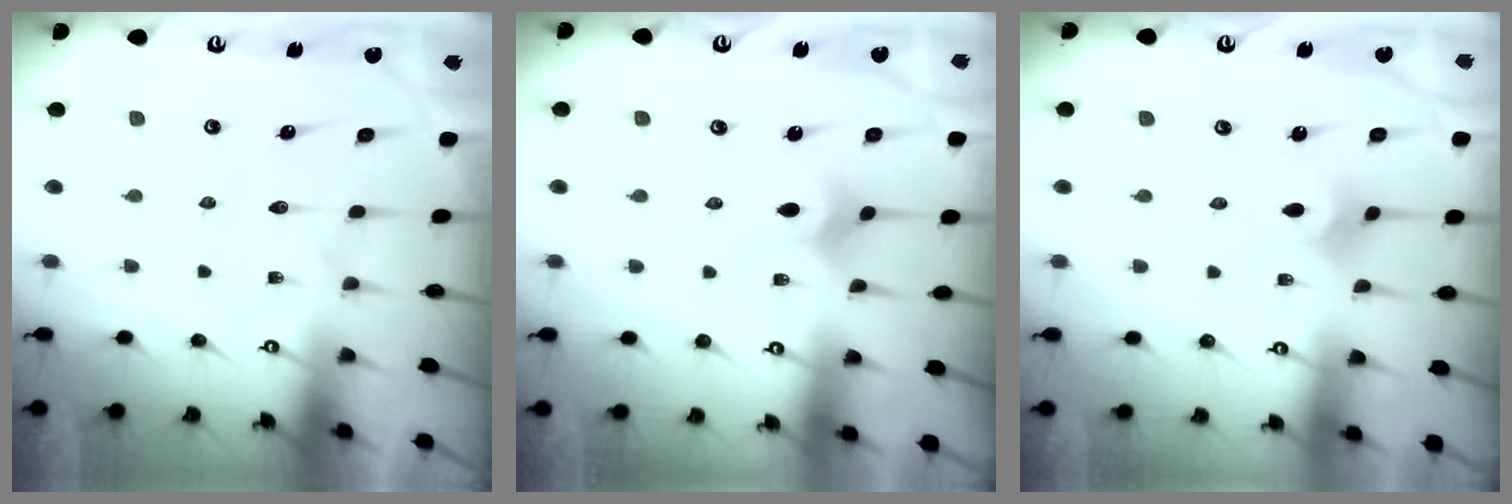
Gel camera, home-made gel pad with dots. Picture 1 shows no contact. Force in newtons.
{"total": 3.3, "press": 3.3, "slide": 0.7}
{"total": 2.8, "press": 2.7, "slide": 0.6}